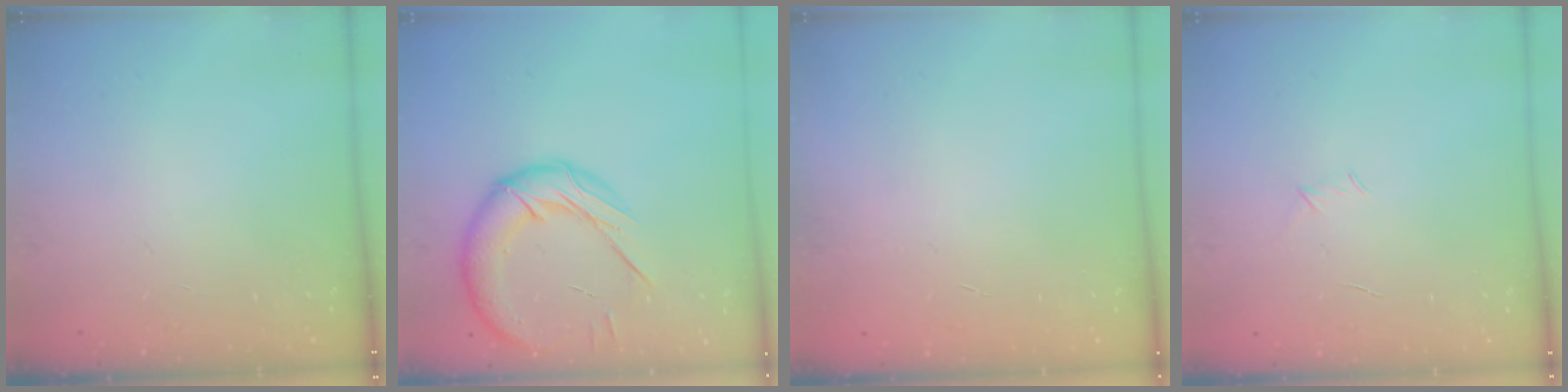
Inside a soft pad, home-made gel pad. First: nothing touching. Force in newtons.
{"total": 18.4, "press": 18.2, "slide": 2.8}
{"total": 0.0}
{"total": 3.0, "press": 2.9, "slide": 0.8}